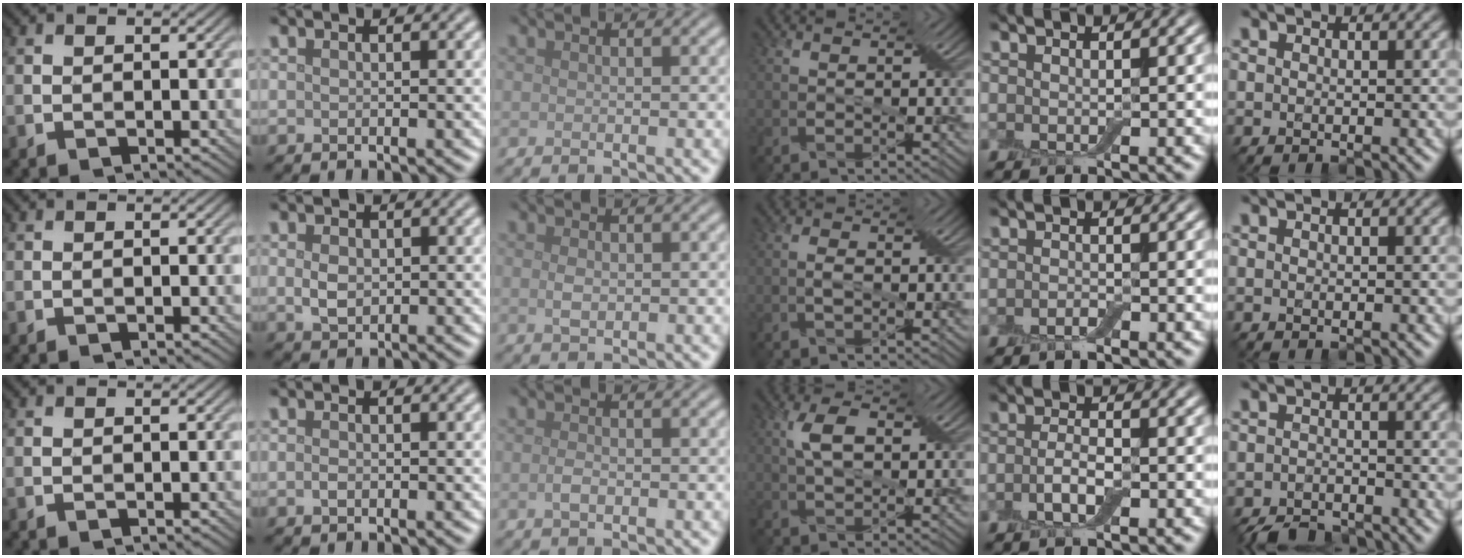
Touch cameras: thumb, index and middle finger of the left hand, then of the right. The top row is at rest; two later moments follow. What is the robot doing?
{"motion": "fold", "object": "apron"}